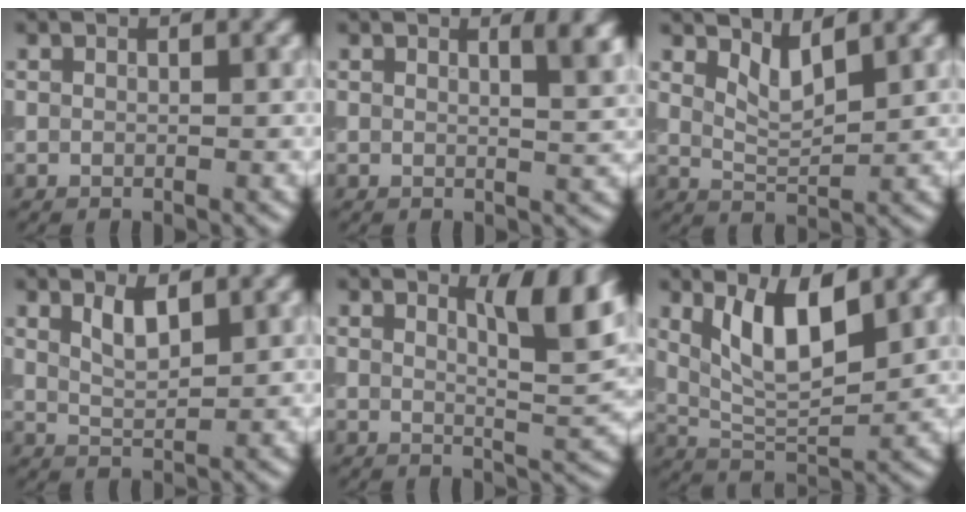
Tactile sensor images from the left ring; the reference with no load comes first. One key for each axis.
{"total": 2.8, "fx": 1.4, "fy": 0.9, "fz": 2.3, "tx": -0.015, "ty": 0.000, "tz": 0.018}
{"total": 2.5, "fx": 1.7, "fy": 0.7, "fz": 1.7, "tx": -0.037, "ty": -0.010, "tz": 0.038}
{"total": 2.4, "fx": 1.4, "fy": 0.8, "fz": 1.8, "tx": -0.036, "ty": -0.003, "tz": 0.028}
{"total": 5.7, "fx": 2.8, "fy": 1.5, "fz": 4.7, "tx": -0.058, "ty": -0.004, "tz": 0.041}
{"total": 6.1, "fx": 2.5, "fy": 2.2, "fz": 5.2, "tx": -0.098, "ty": -0.004, "tz": 0.050}